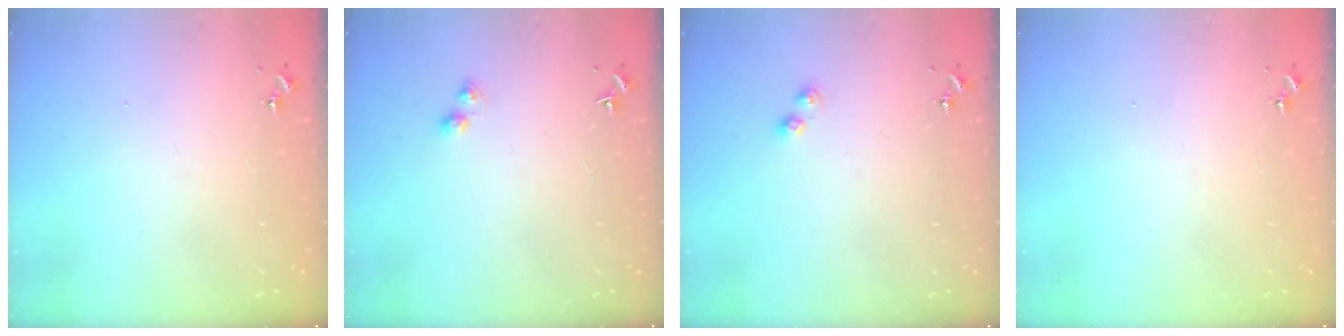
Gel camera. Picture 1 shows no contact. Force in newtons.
{"total": 2.9, "press": 2.9, "slide": 0.5}
{"total": 3.7, "press": 3.7, "slide": 0.4}
{"total": 0.0}